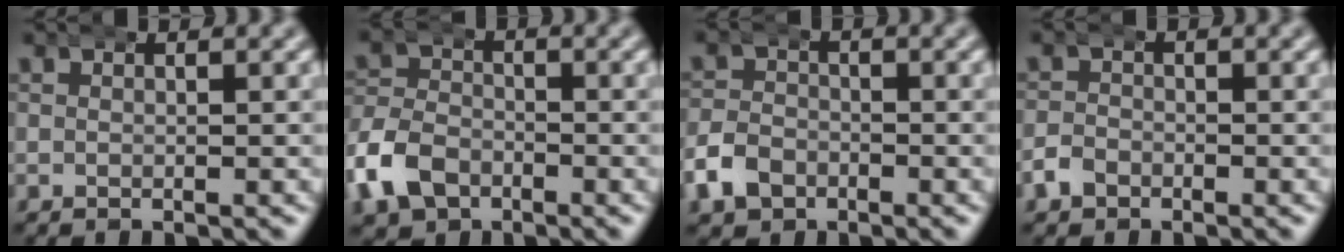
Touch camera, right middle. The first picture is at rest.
{"total": 5.2, "force": [-2.3, 4.1, 2.1], "torque": [-0.058, -0.008, -0.043]}
{"total": 3.4, "force": [-1.7, 2.7, 1.2], "torque": [-0.030, 0.003, -0.037]}
{"total": 1.8, "force": [-1.1, 1.3, 0.4], "torque": [-0.011, 0.004, -0.026]}